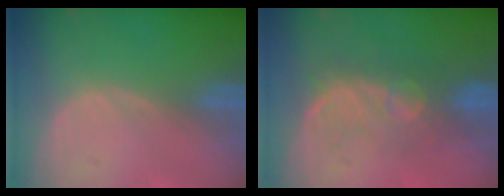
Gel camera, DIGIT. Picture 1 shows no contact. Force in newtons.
{"total": 7.6, "press": 7.3, "slide": 2.1}